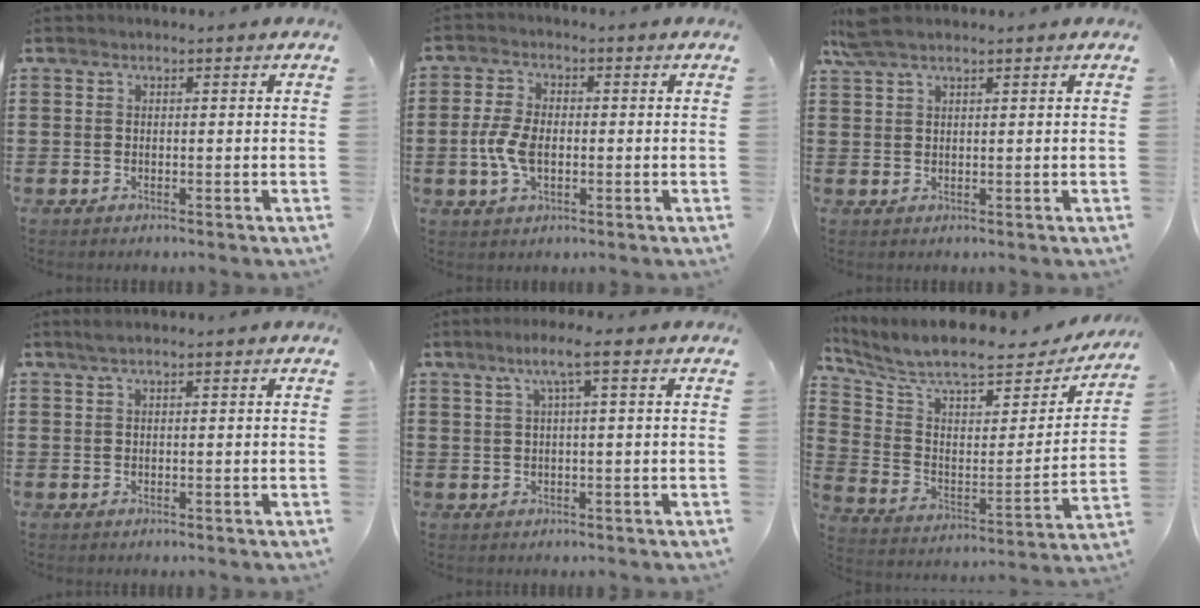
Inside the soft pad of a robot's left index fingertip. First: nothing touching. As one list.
[{"total": 5.6, "force": [-0.7, 3.1, 4.6], "torque": [-0.111, -0.002, -0.020]}, {"total": 3.8, "force": [2.7, 0.8, 2.6], "torque": [-0.057, 0.004, 0.052]}, {"total": 1.2, "force": [0.6, 0.0, 1.0], "torque": [-0.020, 0.001, 0.010]}, {"total": 3.3, "force": [1.0, -0.2, 3.1], "torque": [-0.062, 0.002, 0.014]}, {"total": 9.0, "force": [7.4, 1.8, 4.8], "torque": [-0.126, -0.050, 0.126]}]